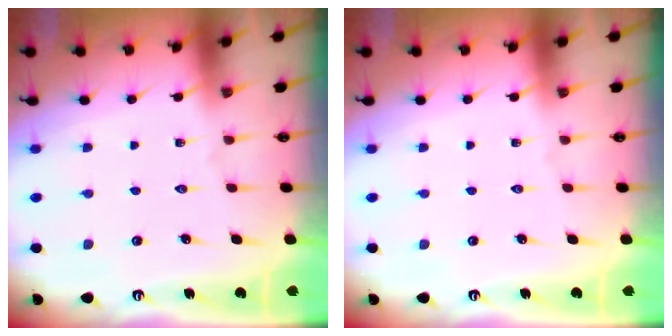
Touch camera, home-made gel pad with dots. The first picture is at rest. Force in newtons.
{"total": 0.0}